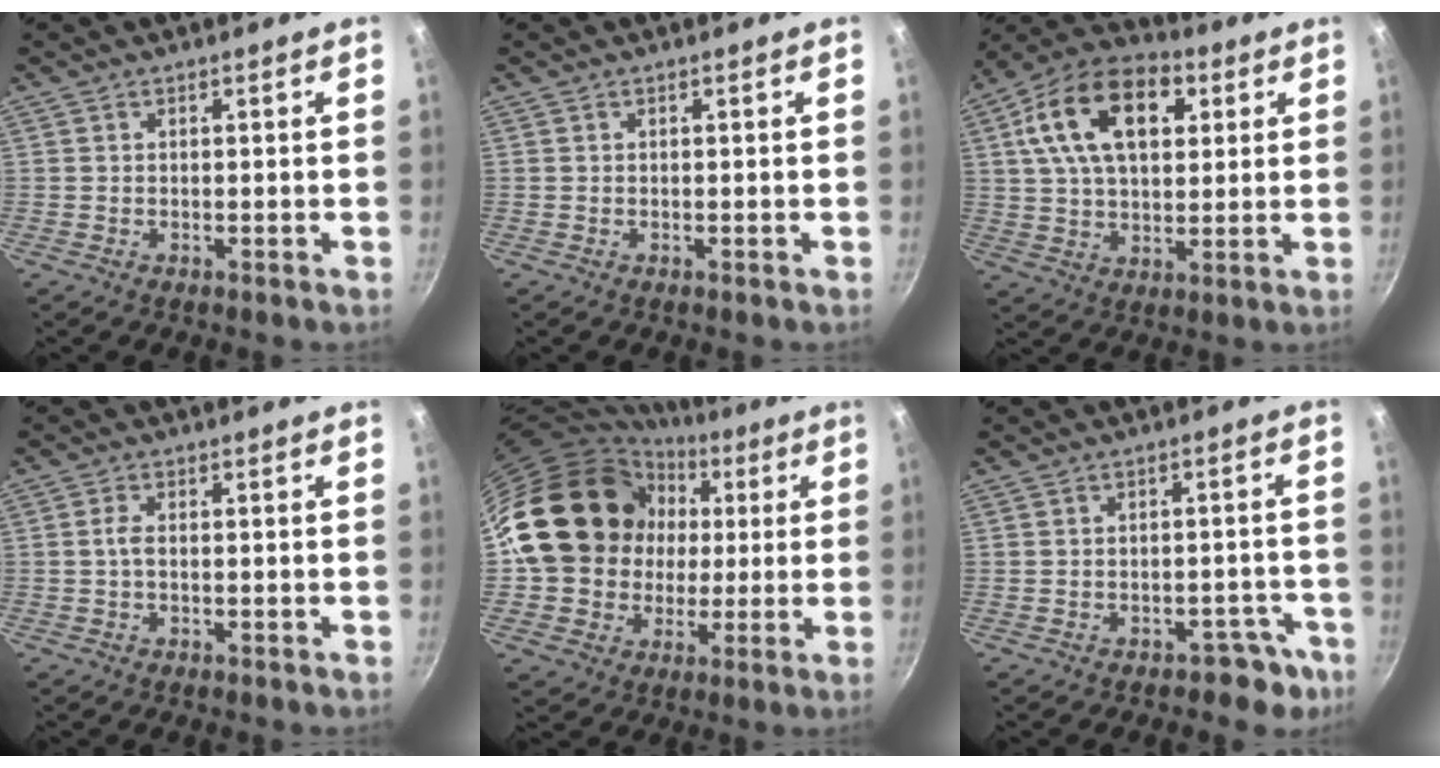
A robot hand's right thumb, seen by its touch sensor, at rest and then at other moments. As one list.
[{"total": 0.0}, {"total": 18.8, "force": [6.0, 11.5, 13.6], "torque": [-0.214, 0.006, 0.090]}, {"total": 1.9, "force": [-0.1, 0.9, 1.7], "torque": [-0.040, 0.006, -0.007]}, {"total": 20.4, "force": [2.3, 17.9, 9.4], "torque": [-0.142, 0.033, 0.050]}, {"total": 5.4, "force": [-3.4, 3.6, 1.9], "torque": [0.023, 0.053, -0.019]}]